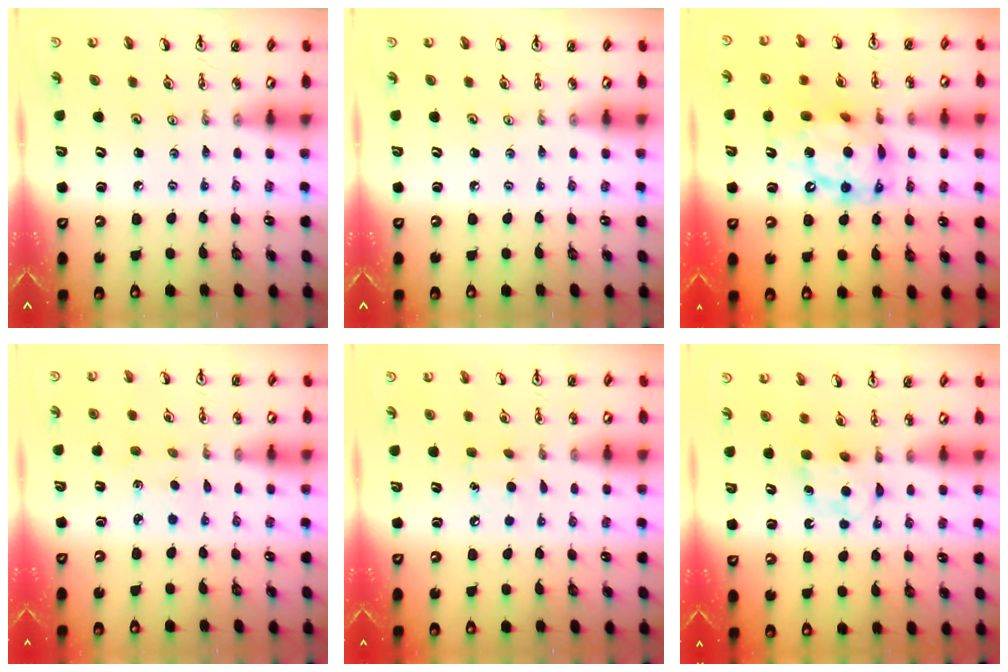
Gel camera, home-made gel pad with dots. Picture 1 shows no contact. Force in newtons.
{"total": 0.0}
{"total": 13.9, "press": 13.9, "slide": 1.1}
{"total": 1.6, "press": 1.6, "slide": 0.3}
{"total": 7.5, "press": 7.4, "slide": 0.7}
{"total": 5.3, "press": 5.3, "slide": 0.7}